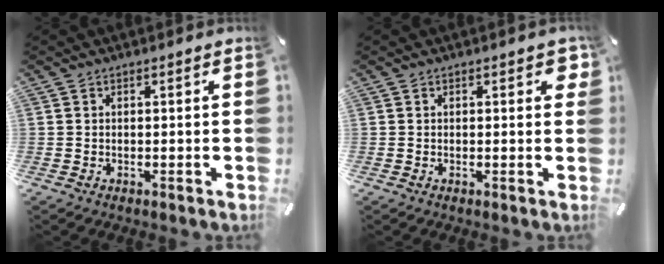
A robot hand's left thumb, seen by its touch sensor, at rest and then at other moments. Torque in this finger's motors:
{"motor_torque": [0.78, 0.64, 0.17, -0.28, 0.00]}